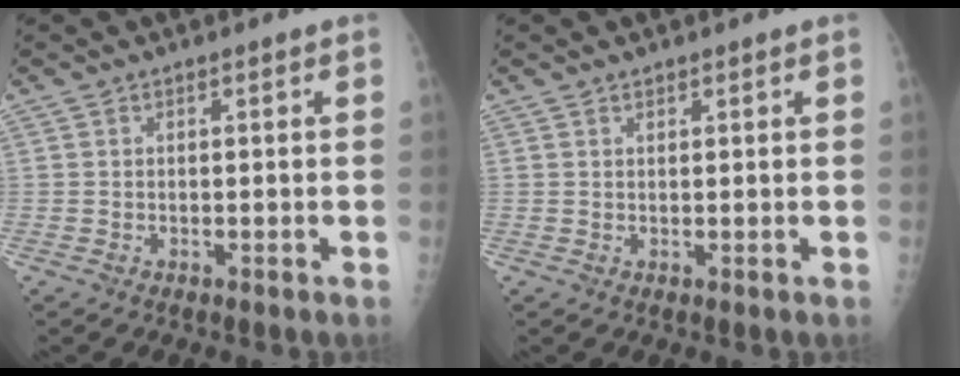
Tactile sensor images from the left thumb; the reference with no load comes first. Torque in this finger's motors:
{"motor_torque": [-0.18, -0.01, -0.15, -0.06, -0.02]}